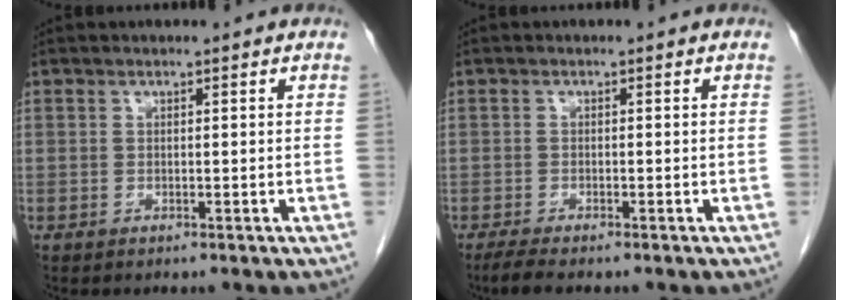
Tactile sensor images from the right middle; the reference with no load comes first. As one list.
[{"total": 2.6, "force": [-2.1, 0.2, 1.5], "torque": [-0.032, -0.008, -0.037]}]